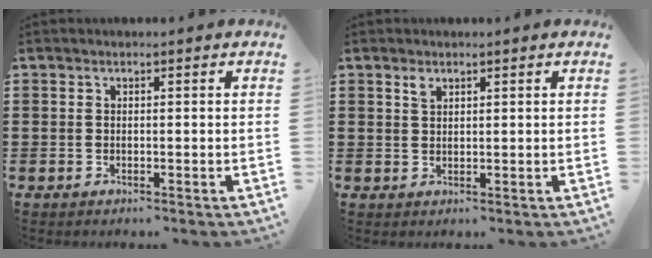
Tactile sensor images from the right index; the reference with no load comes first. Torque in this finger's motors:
{"motor_torque": [0.02, -0.02, 0.02, 0.03]}